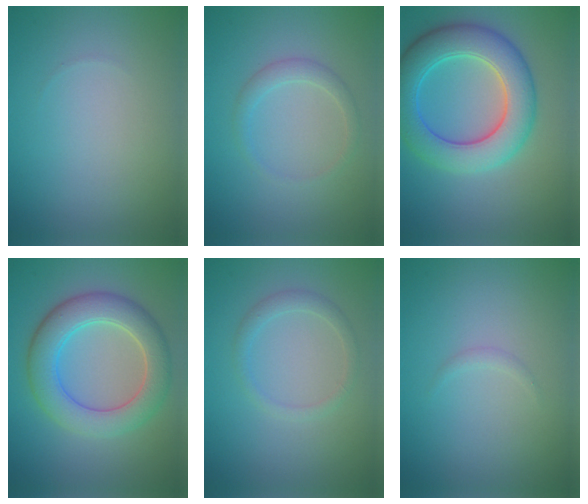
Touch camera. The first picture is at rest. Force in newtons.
{"total": 1.6, "press": 1.6, "slide": 0.1}
{"total": 7.5, "press": 7.5, "slide": 0.2}
{"total": 6.3, "press": 6.2, "slide": 0.5}
{"total": 1.5, "press": 1.5, "slide": 0.1}
{"total": 0.6, "press": 0.6, "slide": 0.1}